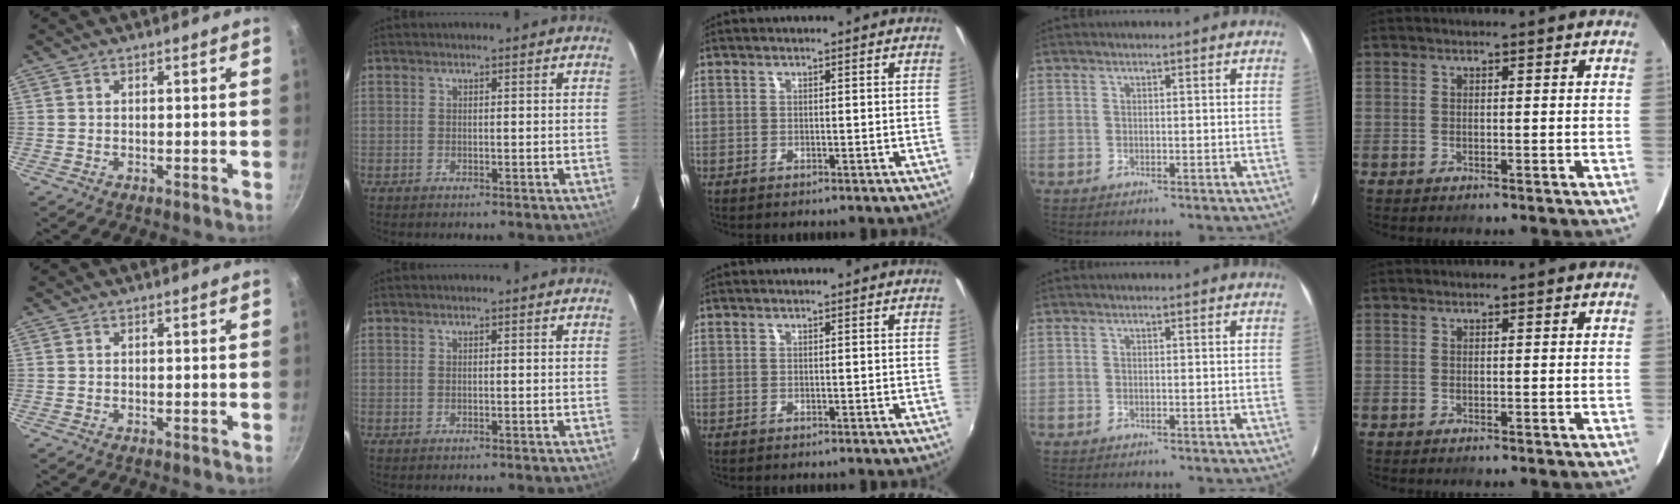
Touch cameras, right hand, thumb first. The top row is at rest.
{}